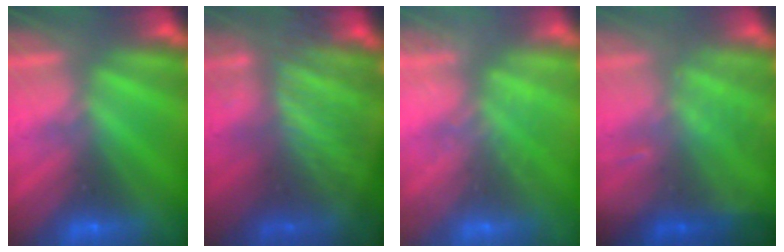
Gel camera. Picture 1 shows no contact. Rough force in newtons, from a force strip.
{"total": 4.4}
{"total": 1.8}
{"total": 2.5}